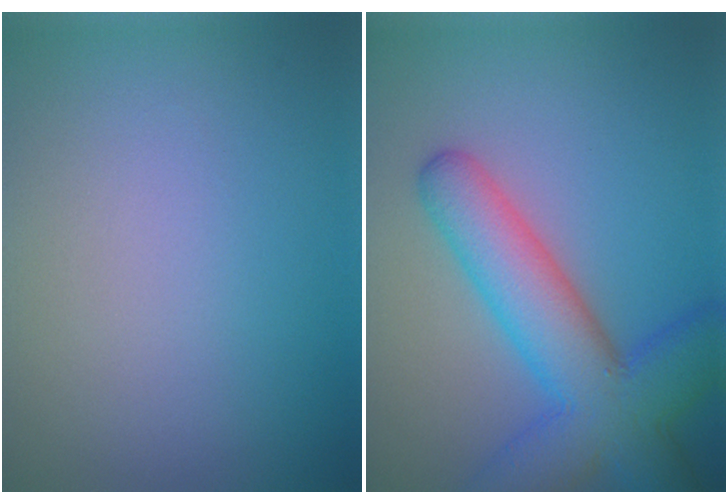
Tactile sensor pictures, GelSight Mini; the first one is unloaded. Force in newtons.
{"total": 8.8, "press": 8.8, "slide": 0.4}